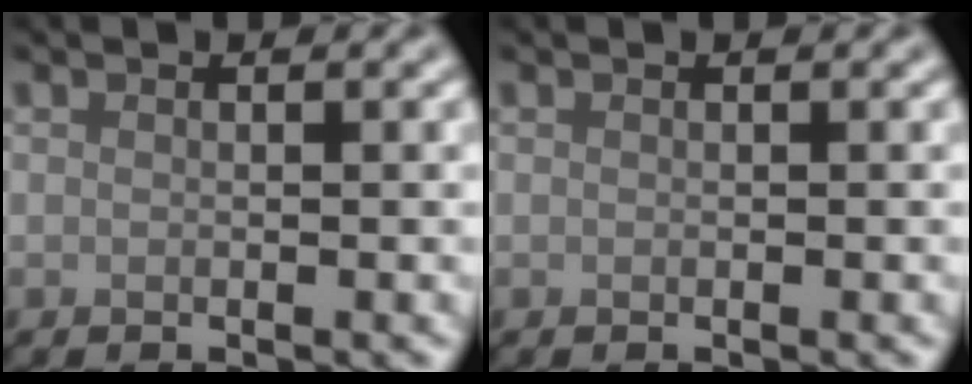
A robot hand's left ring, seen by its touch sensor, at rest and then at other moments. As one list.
[{"total": 0.0}]